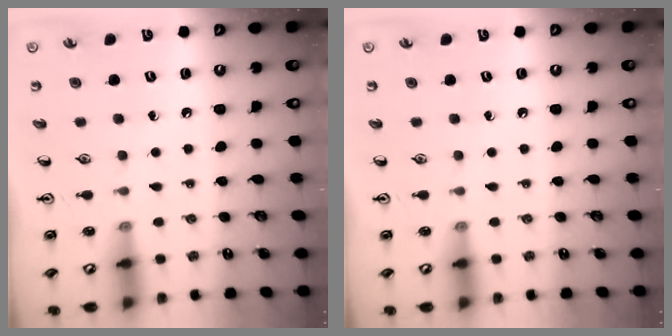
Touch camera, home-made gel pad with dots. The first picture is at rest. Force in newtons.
{"total": 0.0}